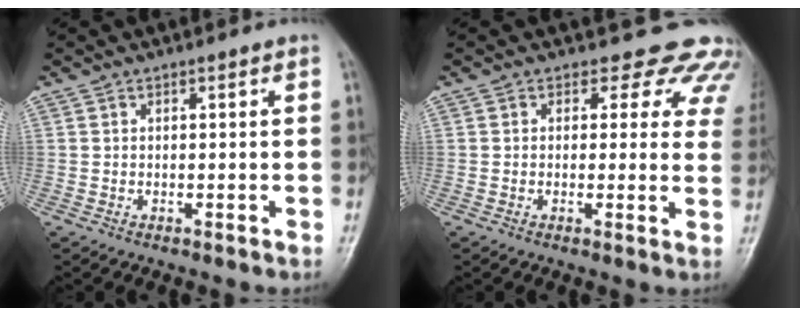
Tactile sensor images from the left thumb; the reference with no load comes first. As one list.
[{"total": 10.1, "force": [8.2, 5.6, 2.1], "torque": [0.033, -0.030, 0.059]}]